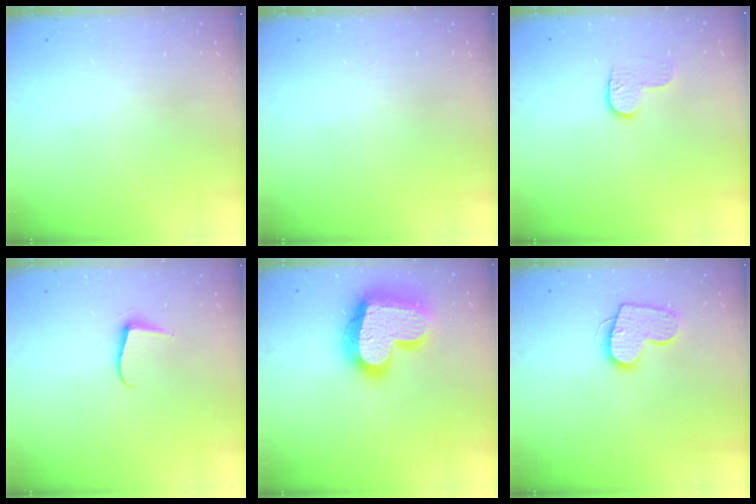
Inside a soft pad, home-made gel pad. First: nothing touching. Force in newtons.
{"total": 0.0}
{"total": 6.0, "press": 6.0, "slide": 0.5}
{"total": 5.6, "press": 5.6, "slide": 0.7}
{"total": 24.6, "press": 24.5, "slide": 1.9}
{"total": 12.4, "press": 12.4, "slide": 0.7}